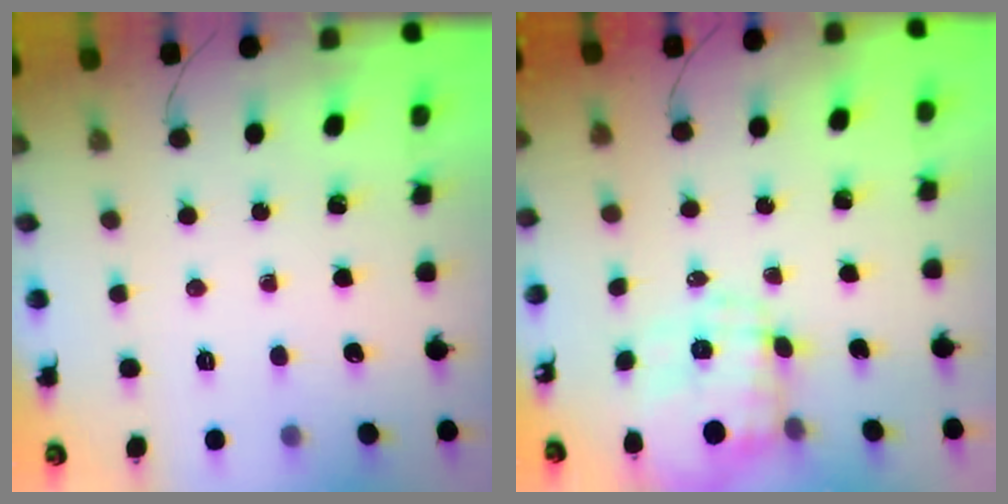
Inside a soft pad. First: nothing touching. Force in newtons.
{"total": 4.1, "press": 3.5, "slide": 2.1}